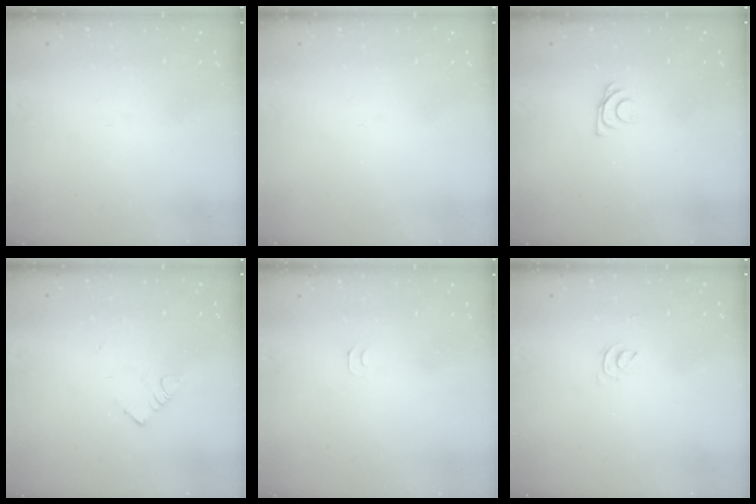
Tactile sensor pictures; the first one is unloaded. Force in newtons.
{"total": 0.0}
{"total": 6.1, "press": 6.0, "slide": 0.7}
{"total": 3.9, "press": 3.9, "slide": 0.2}
{"total": 5.1, "press": 5.1, "slide": 0.5}
{"total": 2.9, "press": 2.9, "slide": 0.5}